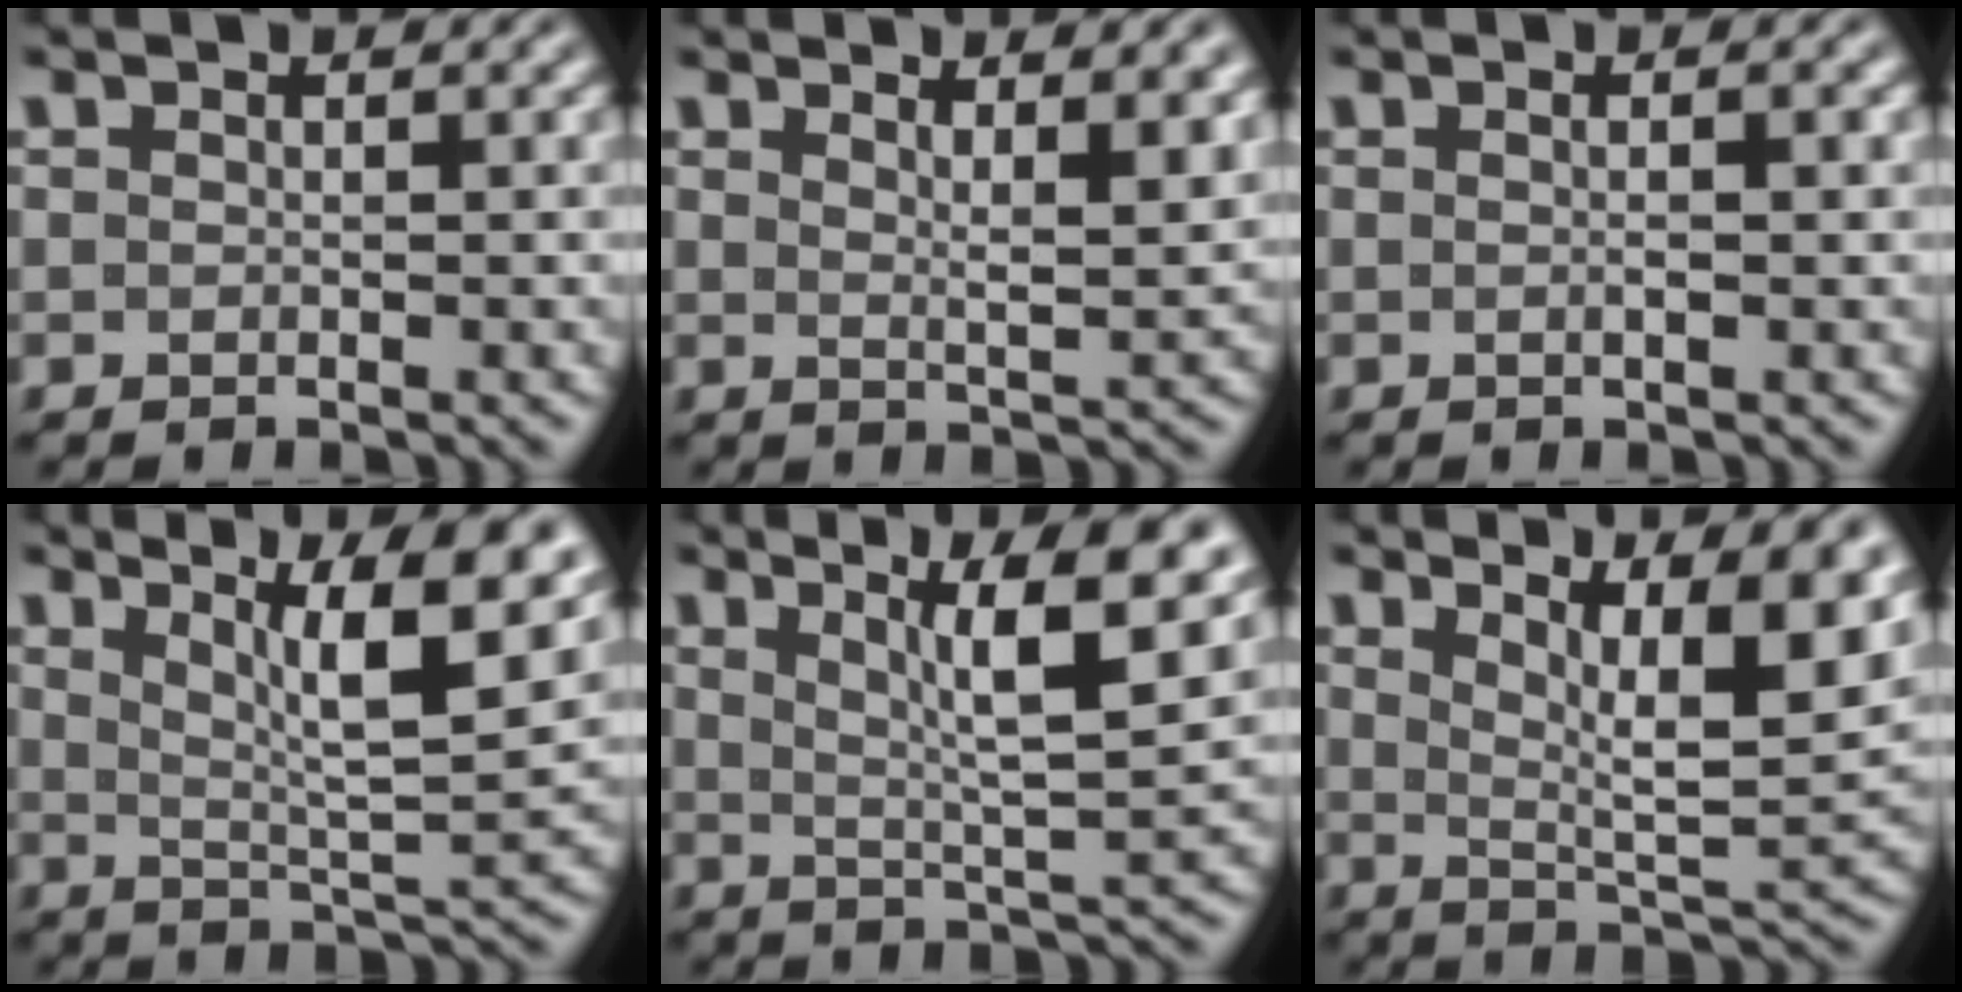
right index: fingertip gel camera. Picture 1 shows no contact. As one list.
[{"total": 2.8, "force": [1.8, -0.7, 2.0], "torque": [-0.030, -0.015, 0.036]}, {"total": 1.1, "force": [-0.2, -0.4, 1.0], "torque": [-0.016, -0.001, -0.003]}, {"total": 9.2, "force": [3.6, 2.9, 7.9], "torque": [-0.110, -0.008, 0.059]}, {"total": 8.5, "force": [3.6, 2.1, 7.4], "torque": [-0.098, -0.001, 0.059]}, {"total": 8.1, "force": [2.6, 2.6, 7.3], "torque": [-0.099, -0.018, 0.044]}]